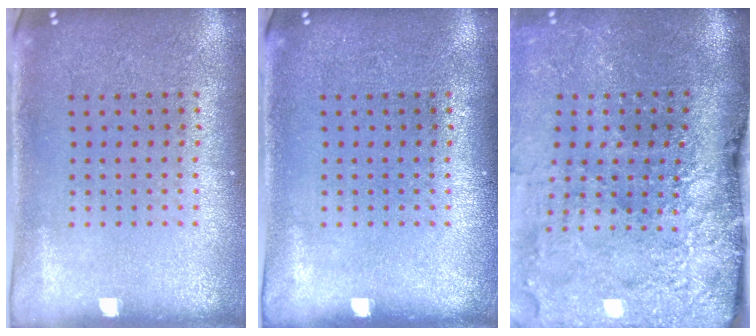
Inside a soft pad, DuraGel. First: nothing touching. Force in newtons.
{"total": 0.0}
{"total": 5.1, "press": 3.8, "slide": 3.3}